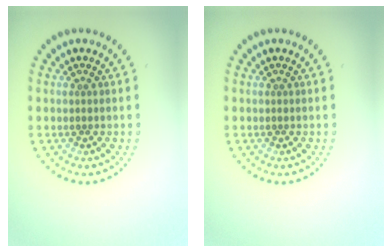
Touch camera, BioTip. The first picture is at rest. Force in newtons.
{"total": 0.0}